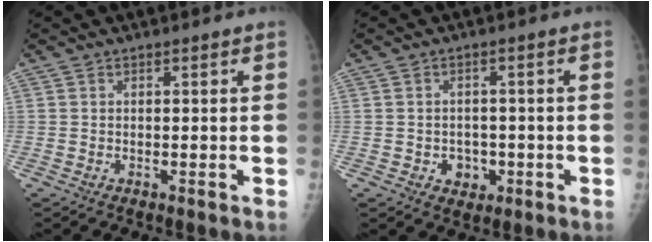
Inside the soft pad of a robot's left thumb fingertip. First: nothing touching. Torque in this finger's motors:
{"motor_torque": [-0.25, 0.26, 0.04, 0.00, 0.00]}